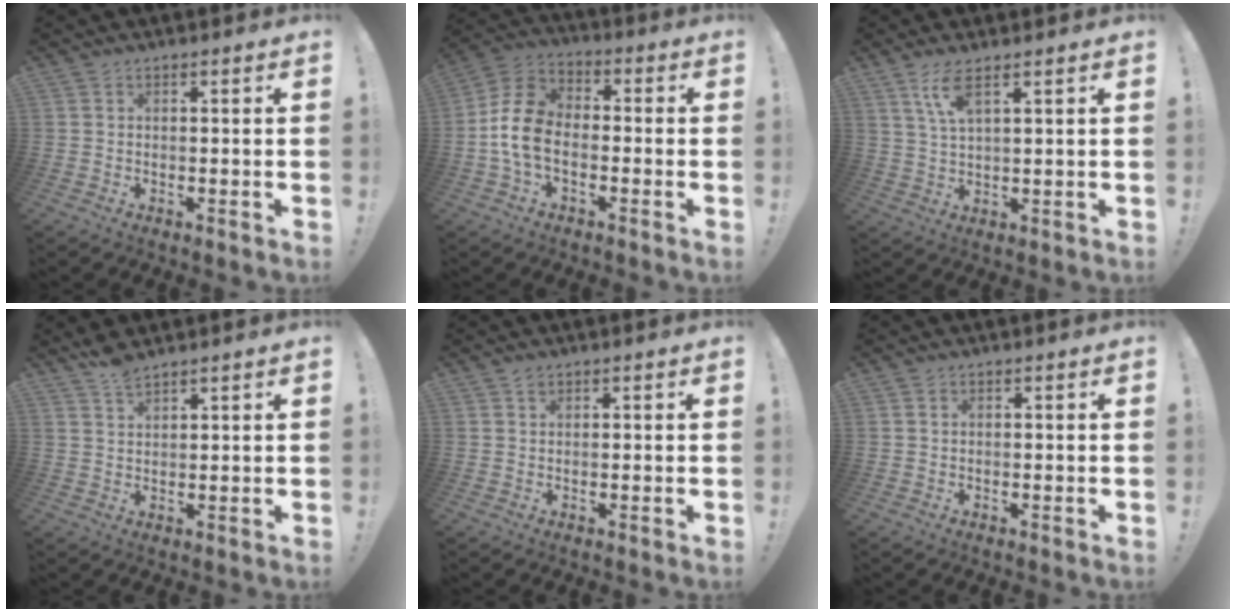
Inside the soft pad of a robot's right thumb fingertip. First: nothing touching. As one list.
[{"total": 11.5, "force": [-3.1, 8.0, 7.6], "torque": [-0.150, 0.031, -0.053]}, {"total": 6.1, "force": [3.7, 1.5, 4.7], "torque": [-0.099, -0.006, 0.065]}, {"total": 4.5, "force": [3.7, 0.8, 2.4], "torque": [-0.046, -0.017, 0.065]}, {"total": 1.0, "force": [0.8, 0.5, 0.3], "torque": [0.003, -0.003, 0.014]}, {"total": 0.5, "force": [0.2, 0.4, 0.1], "torque": [-0.010, 0.005, 0.007]}]